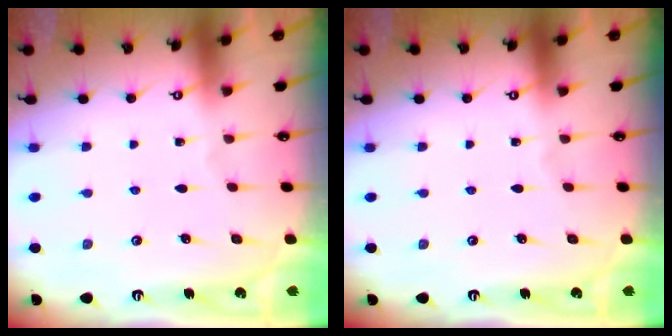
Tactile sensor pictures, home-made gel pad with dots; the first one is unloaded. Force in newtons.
{"total": 0.0}